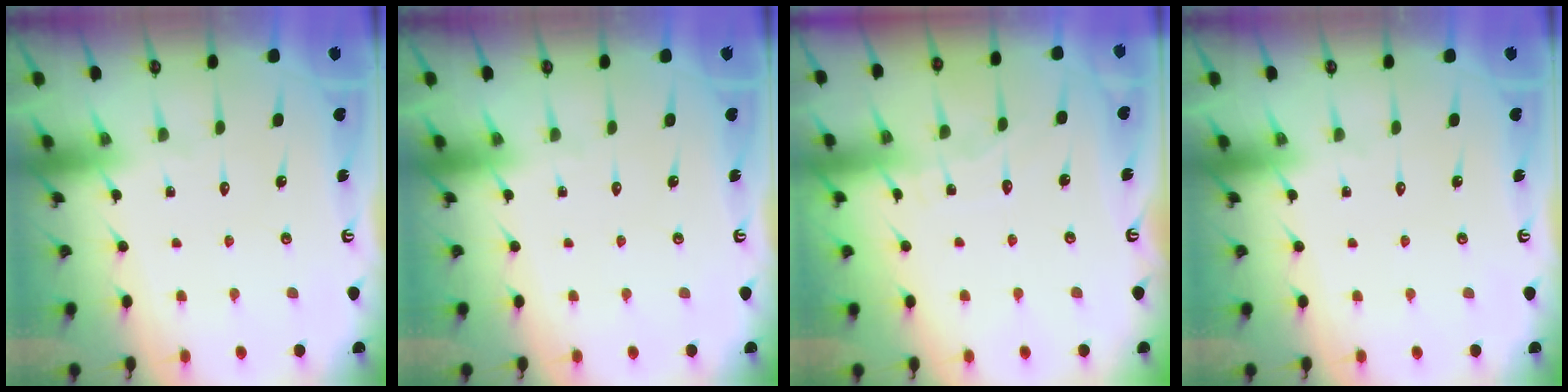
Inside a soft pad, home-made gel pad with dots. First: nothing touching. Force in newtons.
{"total": 0.0}
{"total": 5.0, "press": 5.0, "slide": 0.2}
{"total": 0.0}